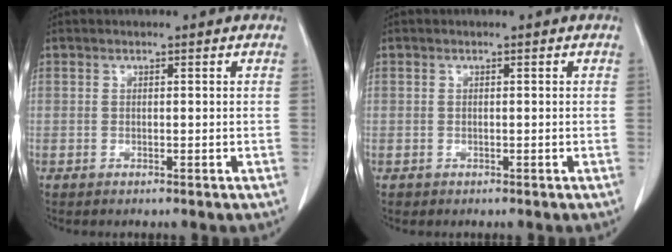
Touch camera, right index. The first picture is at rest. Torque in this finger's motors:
{"motor_torque": [-0.53, -0.10, -1.00, -0.21]}